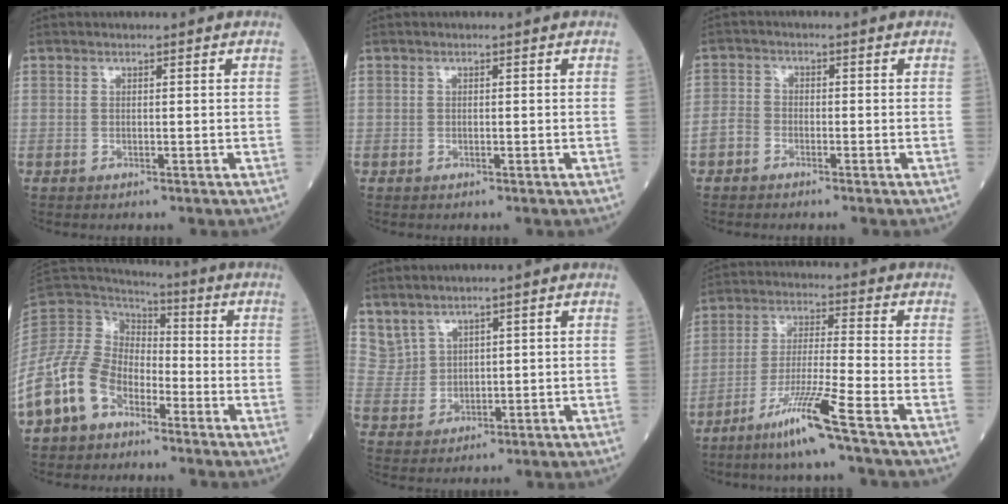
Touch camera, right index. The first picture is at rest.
{"total": 0.0}
{"total": 2.6, "force": [-1.6, 1.8, 0.9], "torque": [-0.016, 0.007, -0.036]}
{"total": 15.9, "force": [-9.0, 10.3, 8.1], "torque": [-0.202, 0.023, -0.179]}
{"total": 4.8, "force": [4.0, 2.7, 0.4], "torque": [-0.018, 0.009, 0.103]}
{"total": 9.4, "force": [-6.1, -1.4, 7.0], "torque": [-0.134, -0.027, -0.122]}